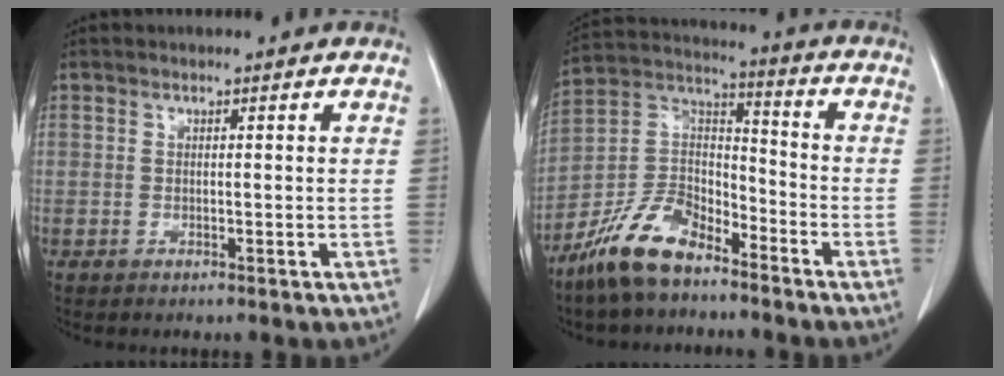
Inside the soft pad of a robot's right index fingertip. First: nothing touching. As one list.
[{"total": 12.1, "force": [-9.0, 4.9, 6.3], "torque": [-0.128, 0.020, -0.175]}]